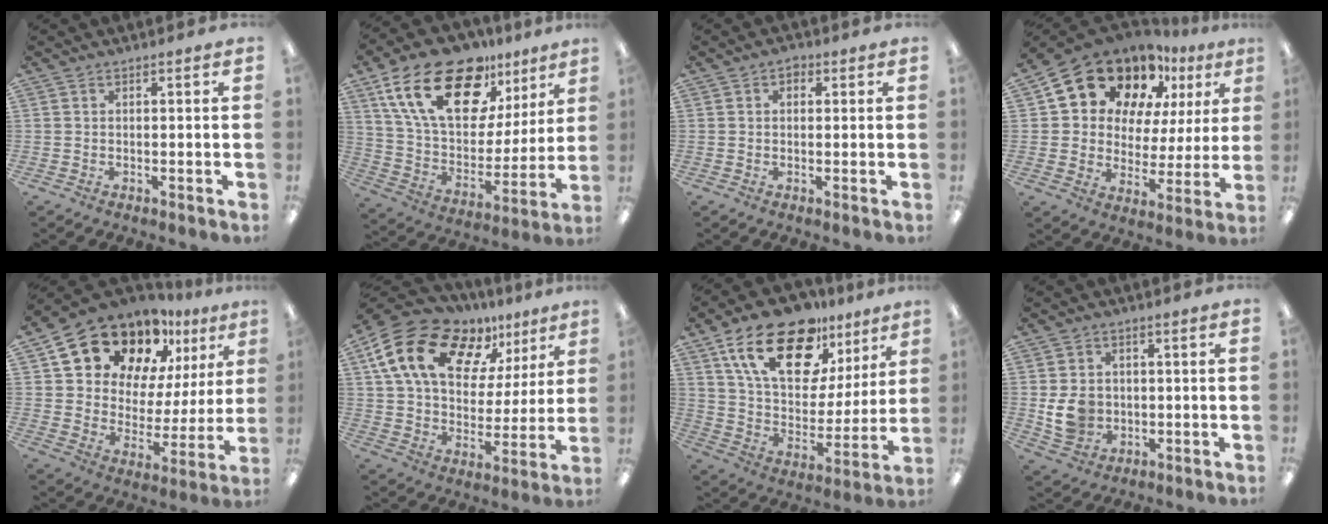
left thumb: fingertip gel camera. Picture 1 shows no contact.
{"total": 23.9, "force": [14.8, 12.1, 14.4], "torque": [-0.257, -0.077, 0.262]}
{"total": 1.8, "force": [0.6, 1.3, 1.1], "torque": [-0.005, -0.001, 0.006]}
{"total": 18.6, "force": [12.8, 11.3, 7.3], "torque": [-0.135, -0.078, 0.234]}
{"total": 19.6, "force": [14.3, 10.6, 8.3], "torque": [-0.155, -0.092, 0.256]}
{"total": 19.3, "force": [11.6, 11.2, 10.6], "torque": [-0.198, -0.053, 0.213]}
{"total": 22.4, "force": [14.4, 11.3, 12.9], "torque": [-0.228, -0.072, 0.255]}
{"total": 7.8, "force": [-0.4, 6.7, 3.8], "torque": [-0.071, 0.007, -0.005]}